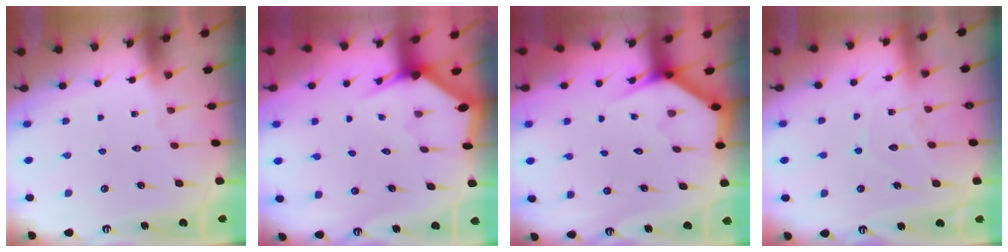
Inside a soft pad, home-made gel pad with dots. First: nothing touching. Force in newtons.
{"total": 2.8, "press": 2.8, "slide": 0.1}
{"total": 3.6, "press": 3.6, "slide": 0.3}
{"total": 8.5, "press": 8.5, "slide": 0.9}